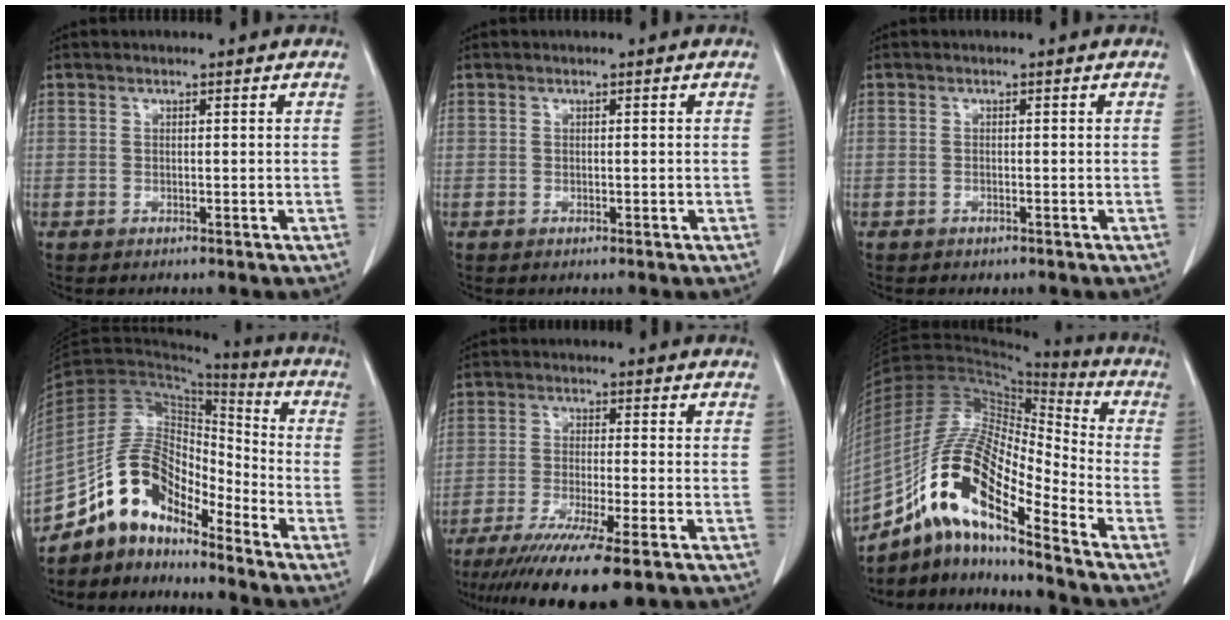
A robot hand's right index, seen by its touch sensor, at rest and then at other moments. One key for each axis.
{"total": 0.0}
{"total": 0.6, "fx": -0.4, "fy": 0.4, "fz": 0.2, "tx": -0.008, "ty": 0.000, "tz": -0.004}
{"total": 13.2, "fx": -10.4, "fy": 5.3, "fz": 6.0, "tx": -0.112, "ty": 0.049, "tz": -0.192}
{"total": 13.5, "fx": -9.7, "fy": 0.7, "fz": 9.4, "tx": -0.157, "ty": -0.039, "tz": -0.155}
{"total": 17.7, "fx": -10.3, "fy": 3.8, "fz": 13.9, "tx": -0.272, "ty": 0.019, "tz": -0.182}